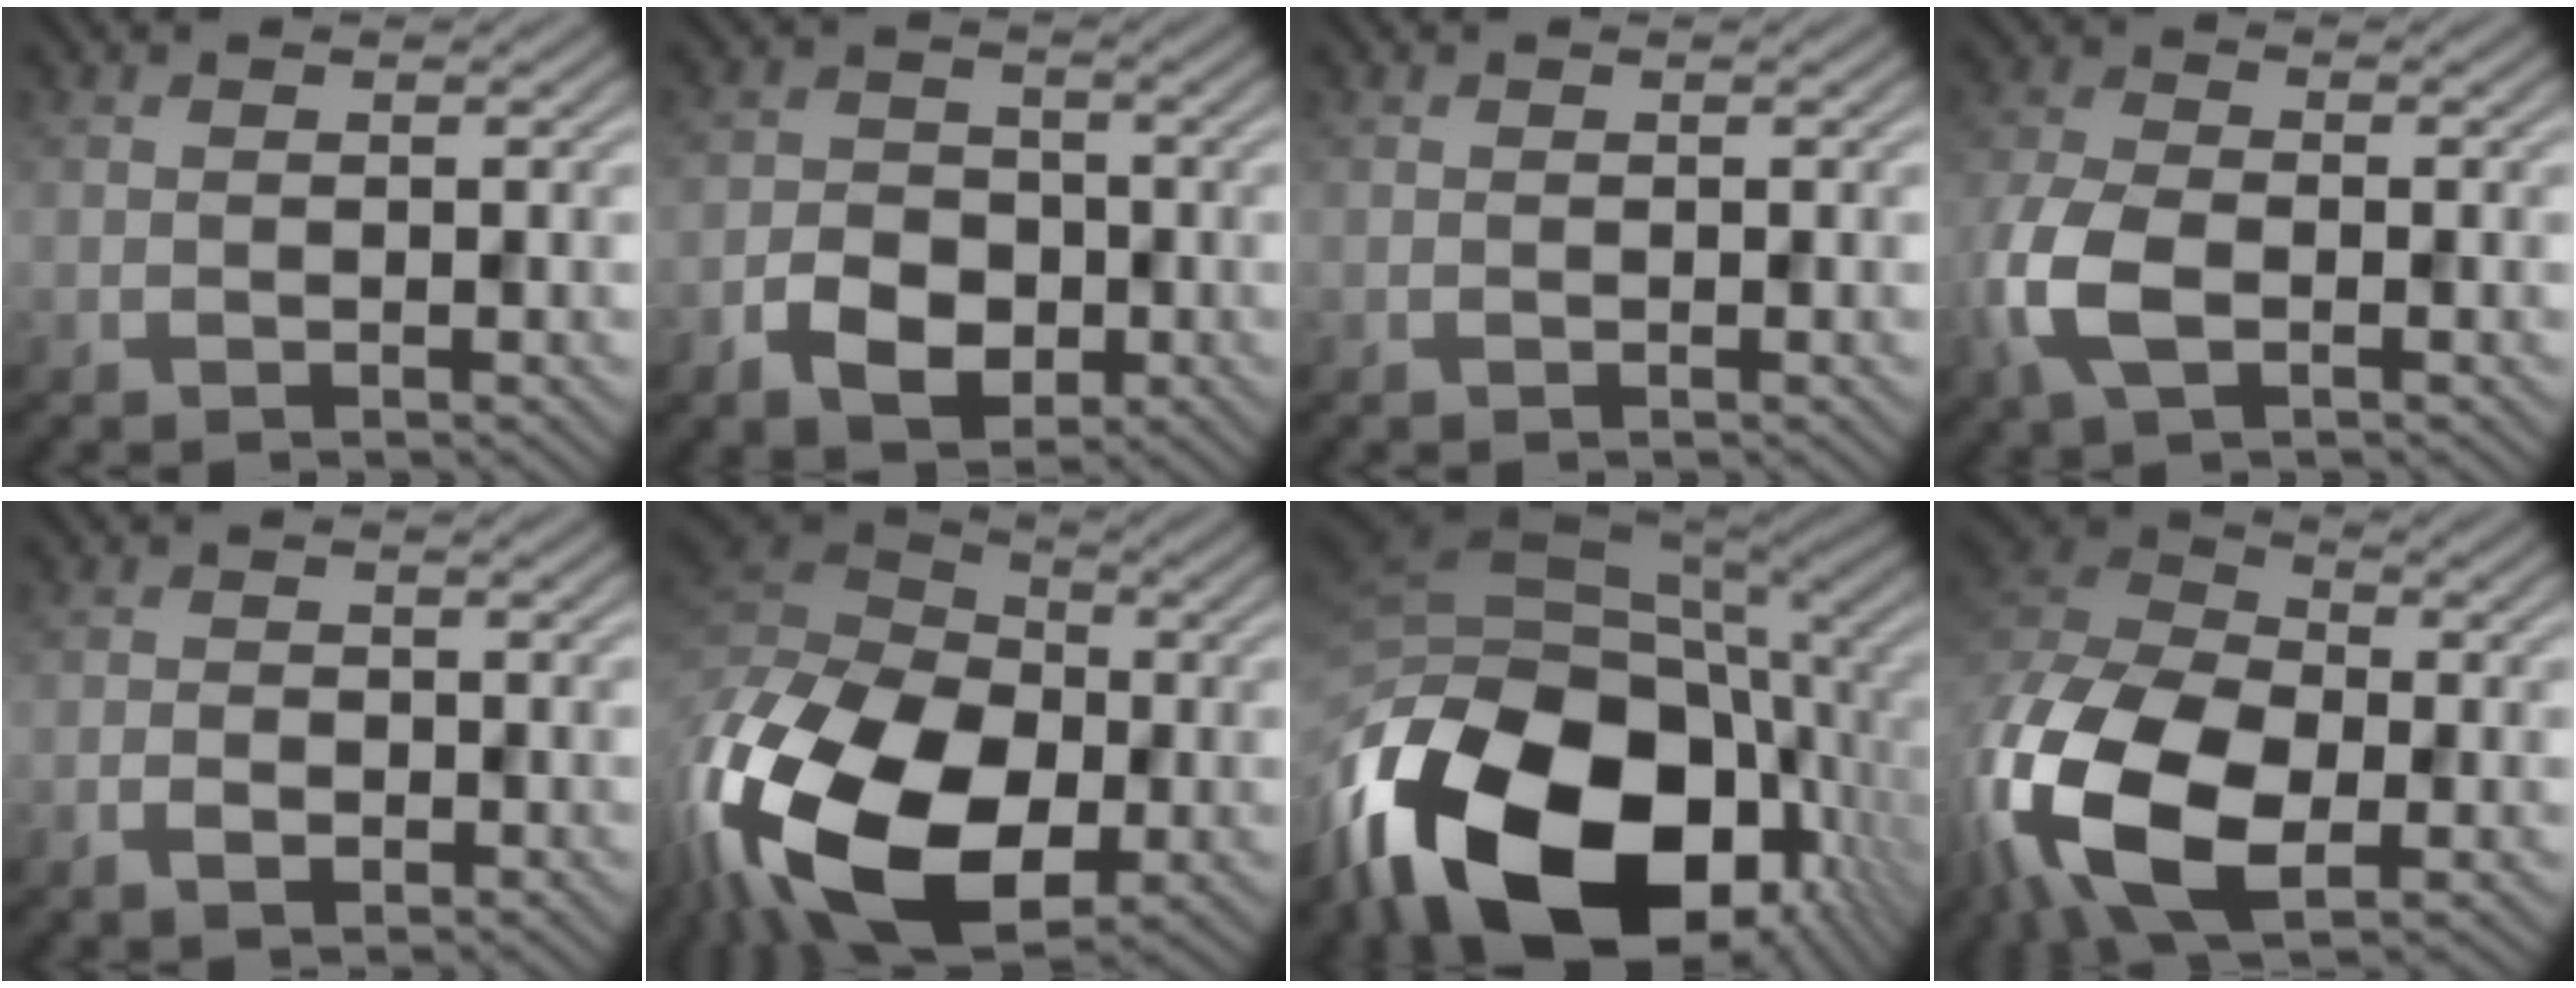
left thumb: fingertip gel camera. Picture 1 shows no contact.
{"total": 5.2, "force": [-2.3, 3.6, 3.0], "torque": [-0.059, -0.002, -0.046]}
{"total": 0.0}
{"total": 7.0, "force": [-2.4, 3.8, 5.4], "torque": [-0.145, -0.003, -0.054]}
{"total": 2.0, "force": [-1.1, 1.2, 1.2], "torque": [-0.024, -0.002, -0.020]}
{"total": 20.6, "force": [-7.5, 12.6, 14.5], "torque": [-0.353, -0.029, -0.128]}
{"total": 20.9, "force": [-8.7, 12.4, 14.4], "torque": [-0.308, -0.054, -0.114]}
{"total": 17.3, "force": [-6.0, 10.2, 12.6], "torque": [-0.314, -0.025, -0.122]}